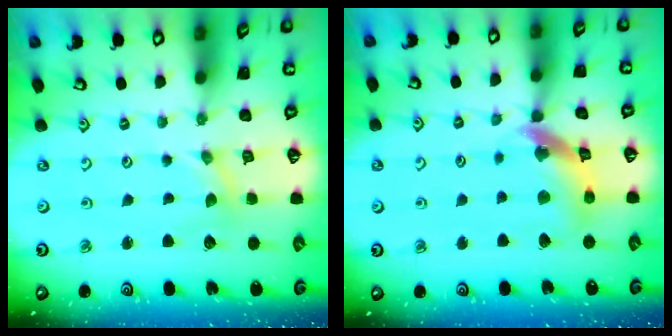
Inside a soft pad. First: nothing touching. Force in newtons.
{"total": 13.5, "press": 13.4, "slide": 1.6}